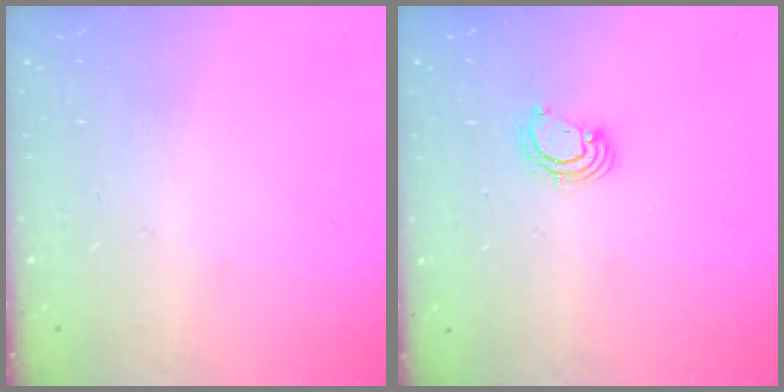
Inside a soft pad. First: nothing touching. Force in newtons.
{"total": 3.8, "press": 3.8, "slide": 0.1}